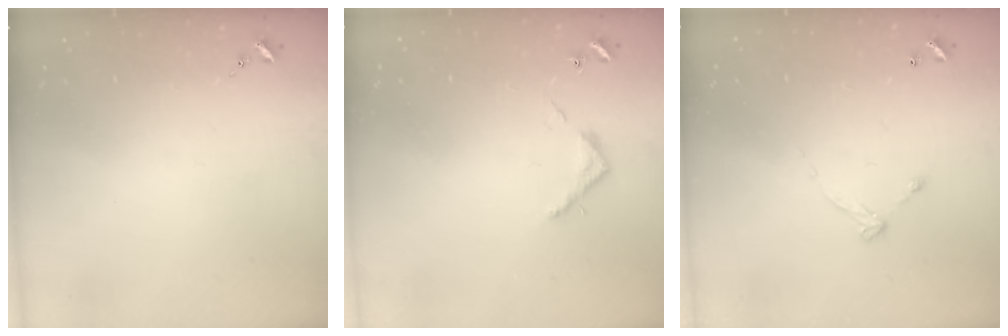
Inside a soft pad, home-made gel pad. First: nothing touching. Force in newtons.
{"total": 3.6, "press": 3.6, "slide": 0.2}
{"total": 5.4, "press": 5.4, "slide": 0.3}